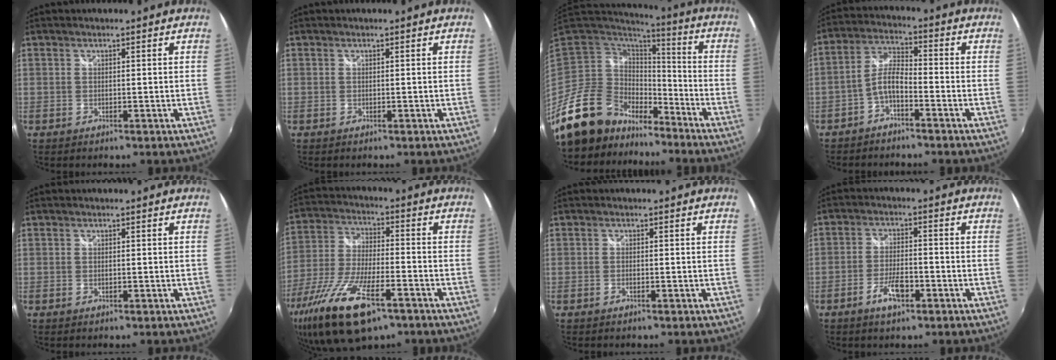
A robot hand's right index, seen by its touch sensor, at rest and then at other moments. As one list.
[{"total": 0.0}, {"total": 17.6, "force": [-13.4, 9.7, 6.1], "torque": [-0.145, 0.002, -0.236]}, {"total": 5.1, "force": [-3.0, 1.6, 3.8], "torque": [-0.092, 0.017, -0.060]}, {"total": 0.0}, {"total": 20.6, "force": [-11.9, 7.3, 15.1], "torque": [-0.314, -0.059, -0.218]}, {"total": 0.7, "force": [-0.3, 0.3, 0.6], "torque": [-0.014, 0.000, -0.007]}, {"total": 5.9, "force": [-3.1, 2.1, 4.5], "torque": [-0.096, -0.002, -0.055]}]